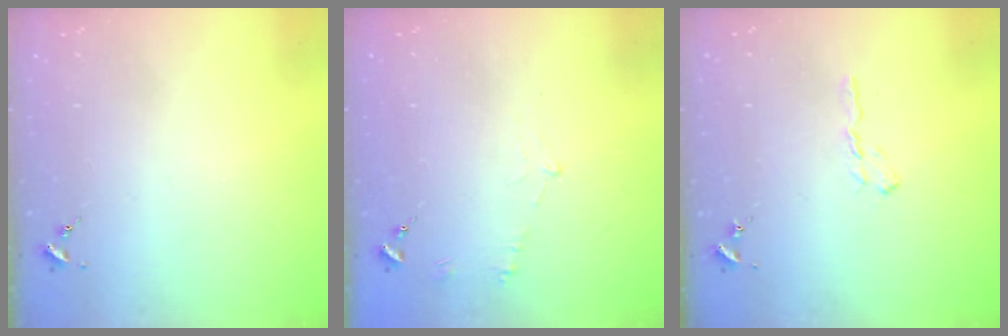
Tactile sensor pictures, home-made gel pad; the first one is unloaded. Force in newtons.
{"total": 4.5, "press": 4.2, "slide": 1.4}
{"total": 5.5, "press": 5.5, "slide": 0.6}